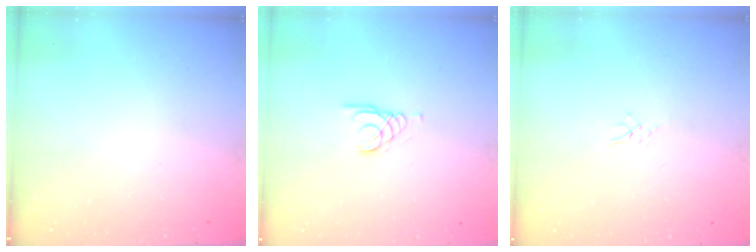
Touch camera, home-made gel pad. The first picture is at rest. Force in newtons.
{"total": 1.5, "press": 1.5, "slide": 0.1}
{"total": 3.1, "press": 3.0, "slide": 0.5}